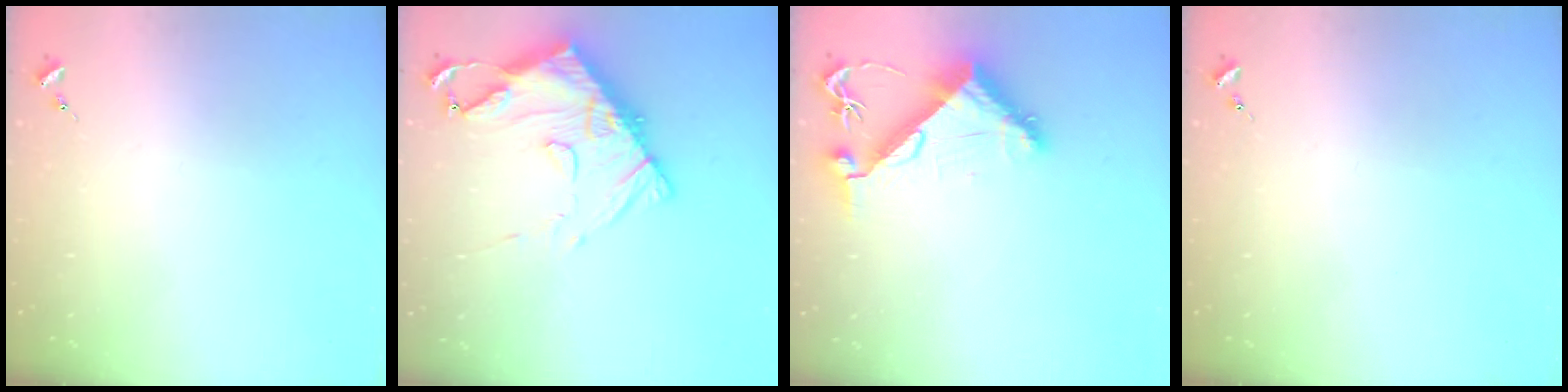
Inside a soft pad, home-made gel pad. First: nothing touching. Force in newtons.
{"total": 16.0, "press": 16.0, "slide": 1.2}
{"total": 8.5, "press": 8.4, "slide": 1.4}
{"total": 0.0}